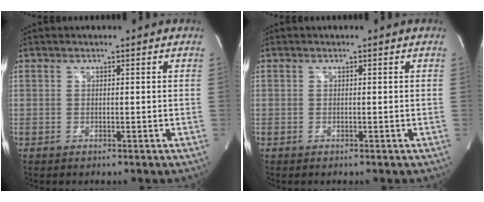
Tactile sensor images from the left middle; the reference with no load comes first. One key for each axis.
{"total": 0.0}